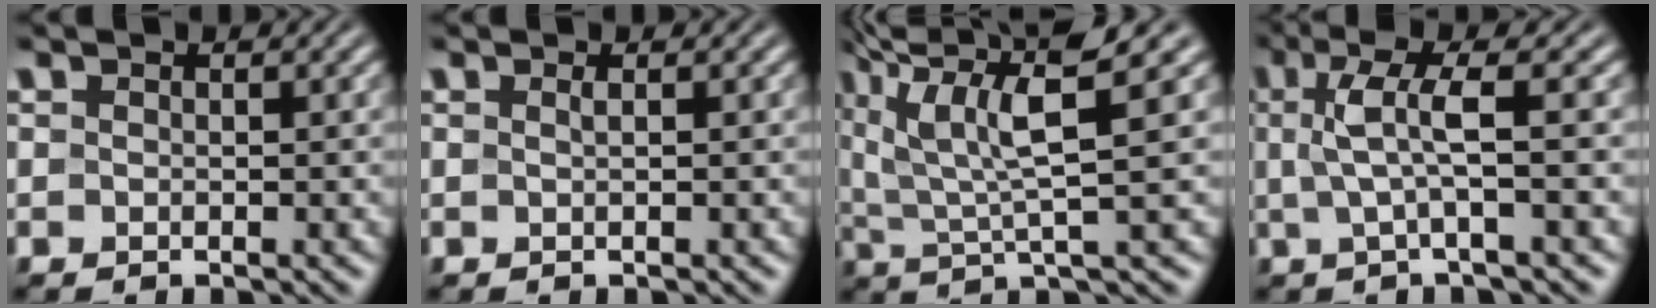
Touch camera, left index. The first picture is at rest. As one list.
[{"total": 0.7, "force": [0.2, 0.3, 0.7], "torque": [-0.007, 0.004, 0.000]}, {"total": 7.0, "force": [2.9, 1.2, 6.2], "torque": [-0.122, 0.011, 0.053]}, {"total": 4.3, "force": [0.5, 0.8, 4.2], "torque": [-0.083, 0.009, 0.011]}]